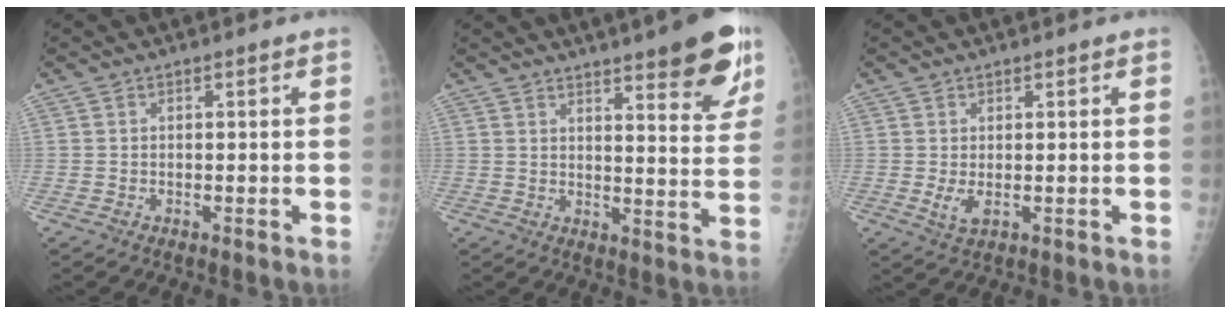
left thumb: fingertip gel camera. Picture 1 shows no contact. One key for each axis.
{"total": 14.6, "fx": 9.5, "fy": 3.4, "fz": 10.6, "tx": -0.106, "ty": -0.049, "tz": 0.124}
{"total": 2.5, "fx": 0.1, "fy": 1.2, "fz": 2.2, "tx": -0.039, "ty": -0.008, "tz": 0.008}